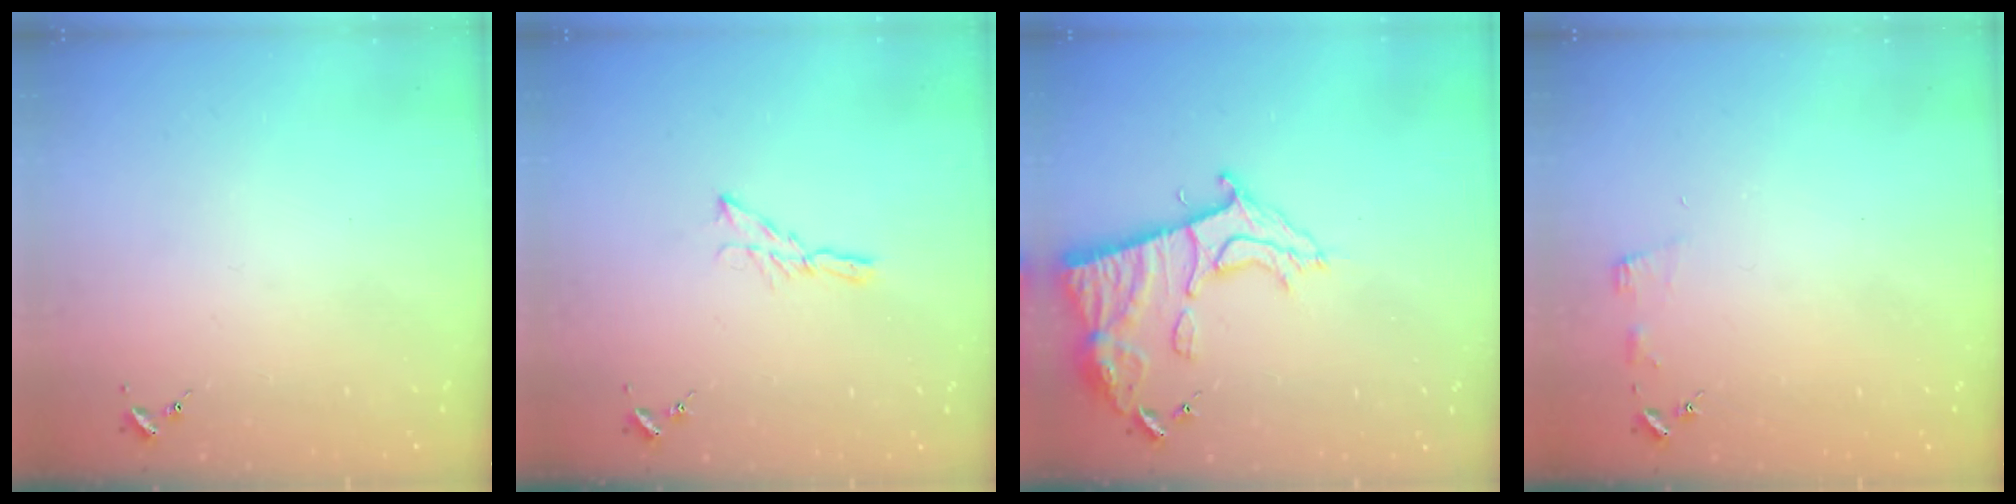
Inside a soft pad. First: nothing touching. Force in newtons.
{"total": 5.2, "press": 5.2, "slide": 0.5}
{"total": 14.7, "press": 14.6, "slide": 1.3}
{"total": 4.2, "press": 4.2, "slide": 0.5}